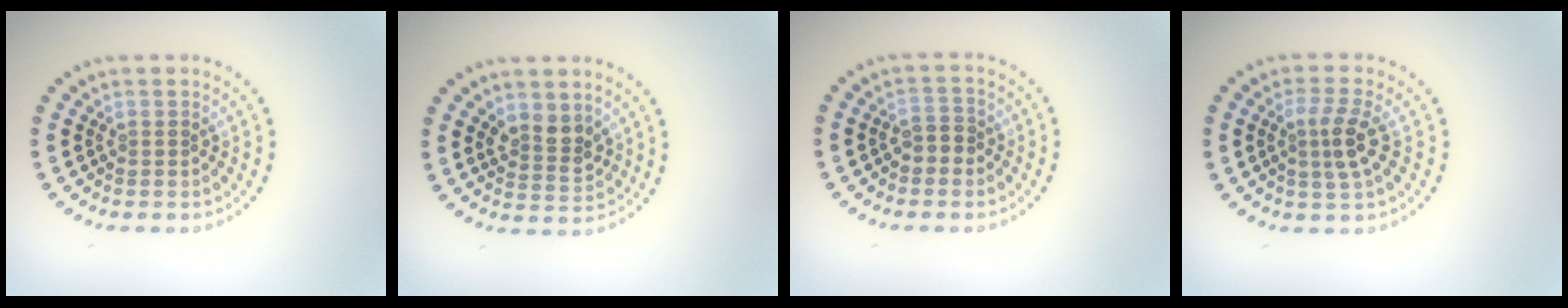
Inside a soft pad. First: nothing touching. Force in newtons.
{"total": 2.6, "press": 2.4, "slide": 1.0}
{"total": 1.8, "press": 1.7, "slide": 0.7}
{"total": 2.8, "press": 2.5, "slide": 1.3}